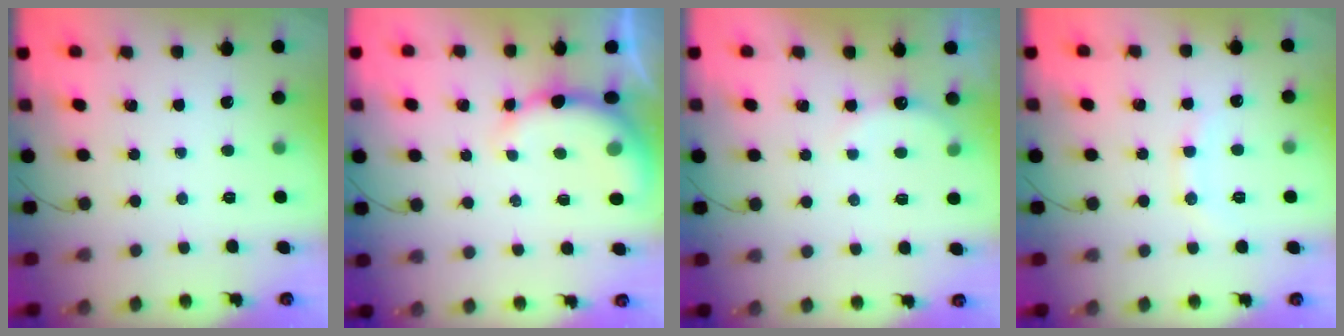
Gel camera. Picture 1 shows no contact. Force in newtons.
{"total": 7.9, "press": 7.7, "slide": 1.4}
{"total": 6.1, "press": 5.9, "slide": 1.3}
{"total": 7.3, "press": 7.2, "slide": 1.3}